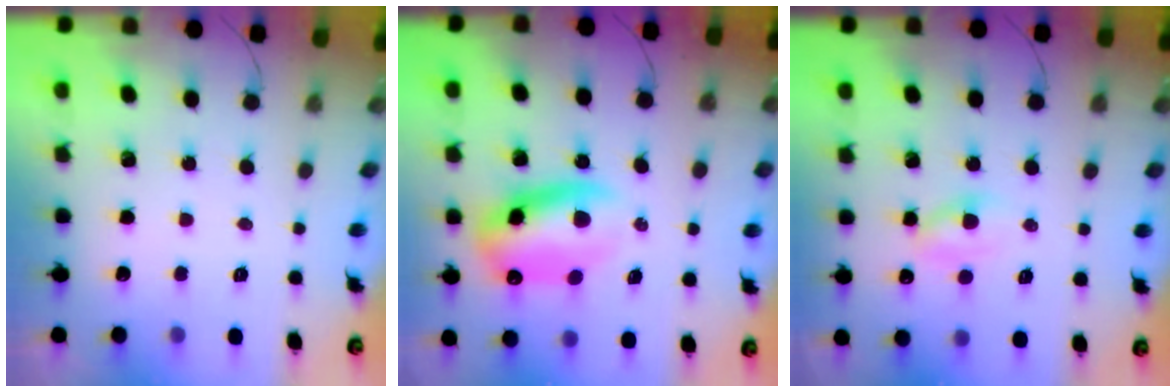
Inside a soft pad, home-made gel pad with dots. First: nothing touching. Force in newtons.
{"total": 12.9, "press": 12.4, "slide": 3.5}
{"total": 2.5, "press": 2.3, "slide": 0.9}